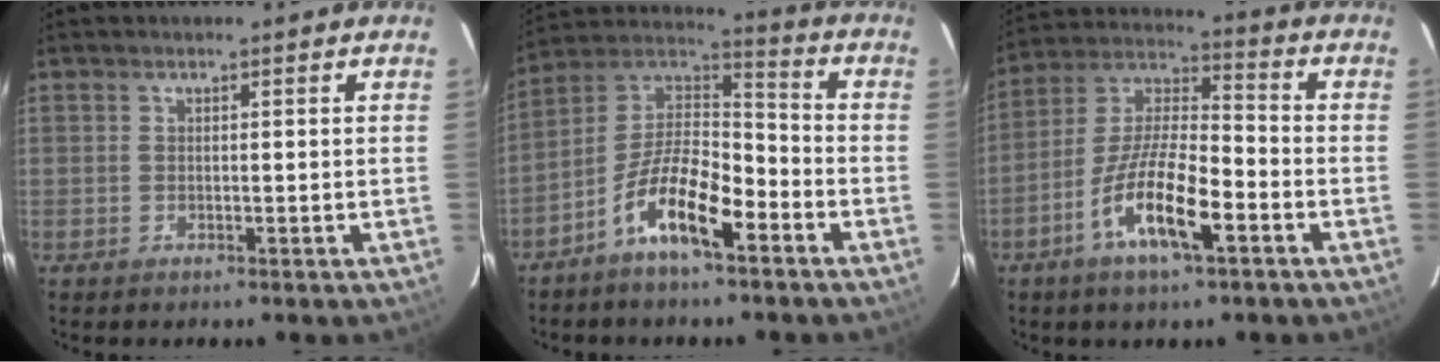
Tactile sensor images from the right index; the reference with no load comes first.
{"total": 12.8, "force": [-7.1, 4.5, 9.7], "torque": [-0.185, 0.013, -0.130]}
{"total": 14.0, "force": [-6.4, 3.8, 11.8], "torque": [-0.236, -0.005, -0.124]}